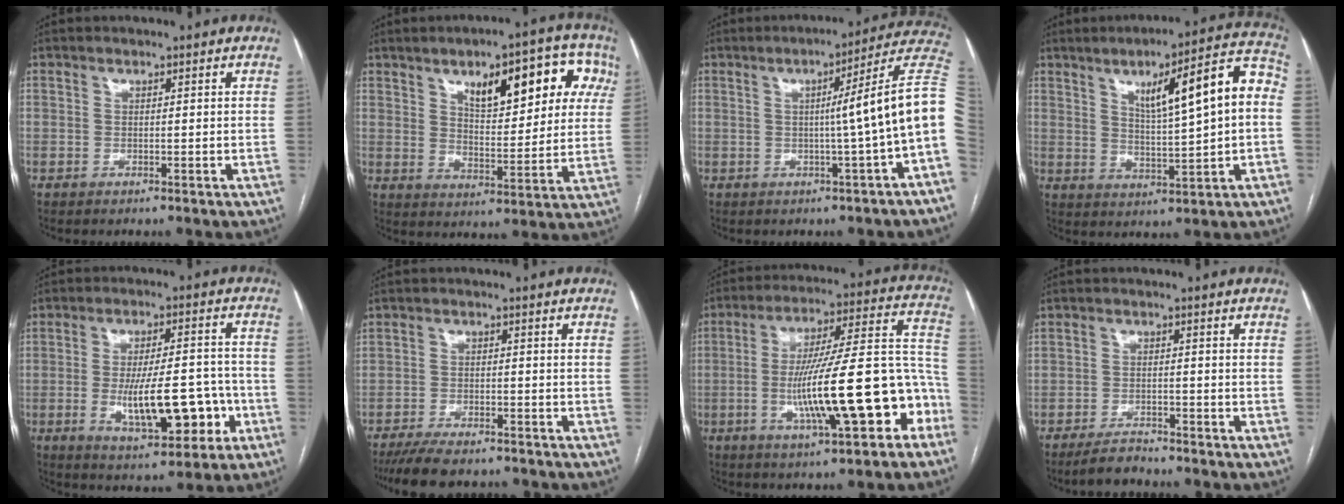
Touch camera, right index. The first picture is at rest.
{"total": 15.4, "force": [7.0, 5.8, 12.4], "torque": [-0.155, 0.026, 0.100]}
{"total": 11.5, "force": [-0.1, -2.2, 11.2], "torque": [-0.127, 0.021, -0.010]}
{"total": 13.7, "force": [2.6, 1.7, 13.3], "torque": [-0.188, 0.029, 0.040]}
{"total": 13.1, "force": [-3.4, 4.1, 11.9], "torque": [-0.192, 0.010, -0.045]}
{"total": 7.8, "force": [-6.8, 2.1, 3.3], "torque": [-0.049, -0.012, -0.108]}
{"total": 21.0, "force": [-6.8, 3.3, 19.6], "torque": [-0.270, 0.026, -0.095]}
{"total": 3.2, "force": [-3.0, 0.8, 0.8], "torque": [-0.020, -0.007, -0.054]}